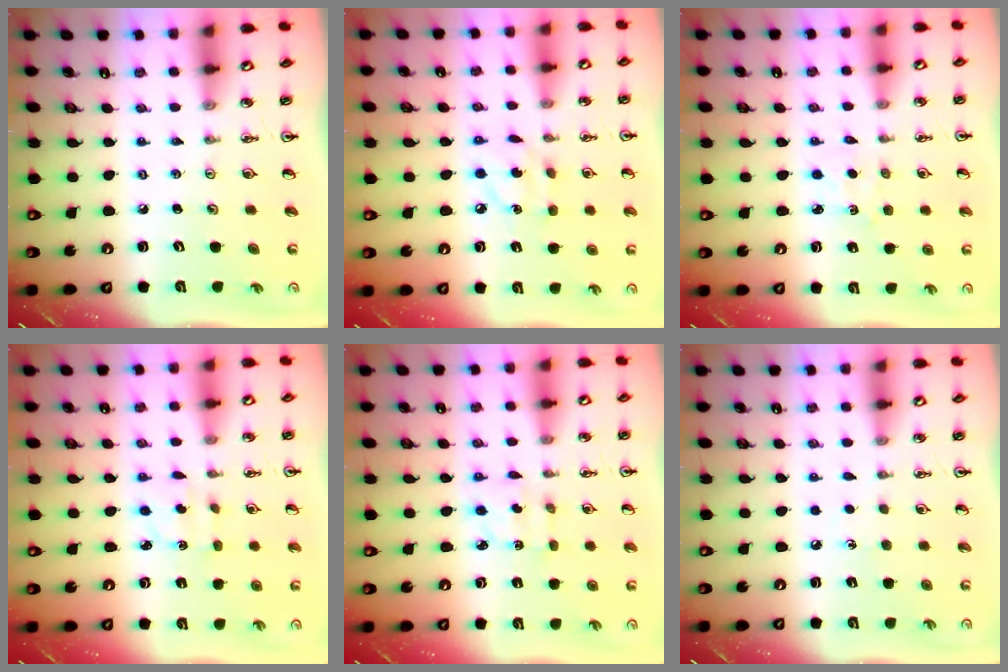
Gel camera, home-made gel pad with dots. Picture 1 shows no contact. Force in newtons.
{"total": 6.1, "press": 6.1, "slide": 0.2}
{"total": 2.2, "press": 2.2, "slide": 0.4}
{"total": 2.7, "press": 2.6, "slide": 0.6}
{"total": 2.3, "press": 2.3, "slide": 0.2}
{"total": 3.9, "press": 3.9, "slide": 0.6}